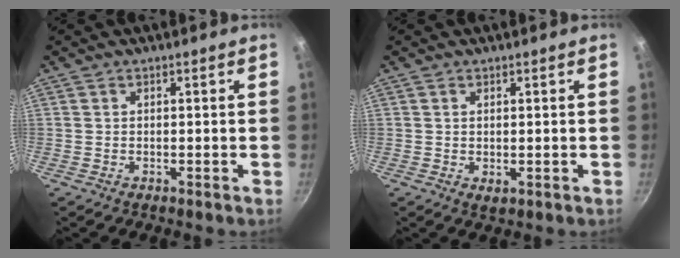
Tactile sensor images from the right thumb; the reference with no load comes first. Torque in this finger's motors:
{"motor_torque": [-0.28, 0.41, -0.20, -0.02, 0.03]}